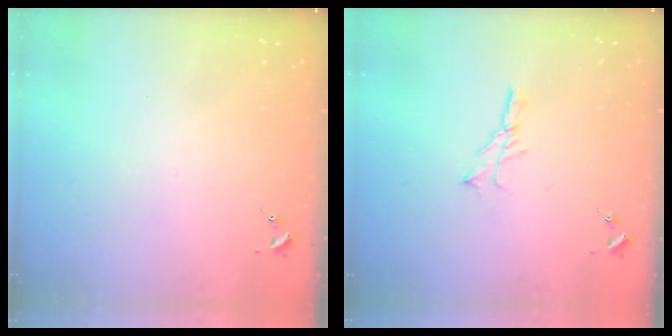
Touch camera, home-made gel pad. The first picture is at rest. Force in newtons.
{"total": 5.7, "press": 5.7, "slide": 0.6}